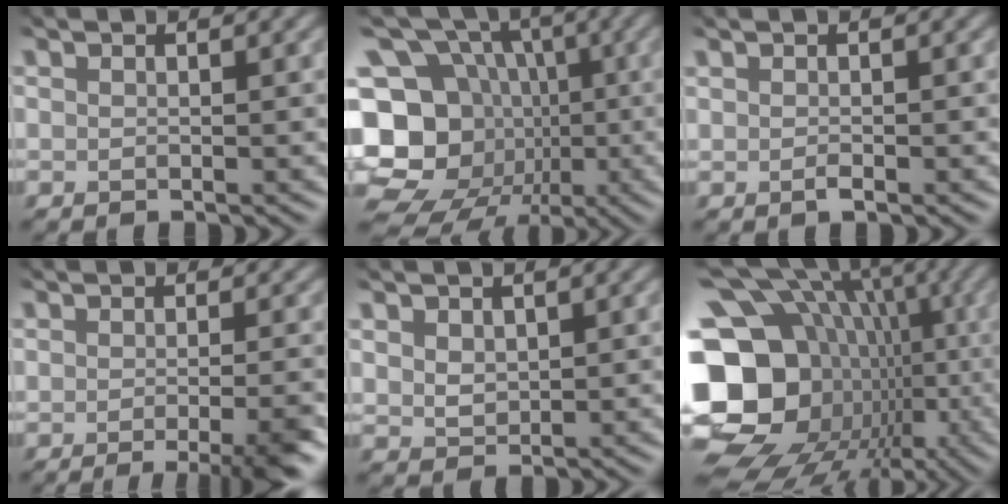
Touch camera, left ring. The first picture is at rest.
{"total": 17.8, "force": [-3.7, 15.5, 7.9], "torque": [-0.145, 0.015, -0.088]}
{"total": 0.6, "force": [0.0, 0.2, 0.6], "torque": [-0.013, -0.005, 0.001]}
{"total": 5.5, "force": [-1.2, 1.8, 5.0], "torque": [-0.040, -0.001, -0.016]}
{"total": 2.1, "force": [0.7, 1.5, 1.4], "torque": [-0.034, -0.004, 0.021]}
{"total": 21.2, "force": [-5.6, 17.6, 10.5], "torque": [-0.162, 0.010, -0.123]}